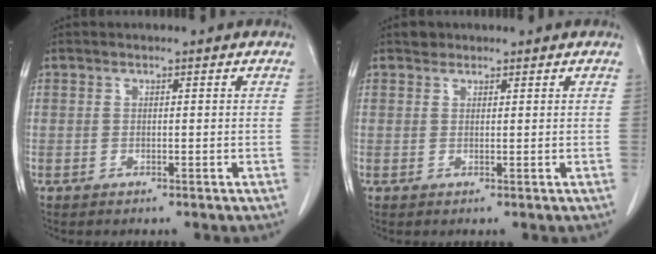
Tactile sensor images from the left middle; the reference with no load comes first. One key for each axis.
{"total": 1.0, "fx": 0.8, "fy": 0.6, "fz": 0.0, "tx": 0.002, "ty": 0.002, "tz": 0.010}